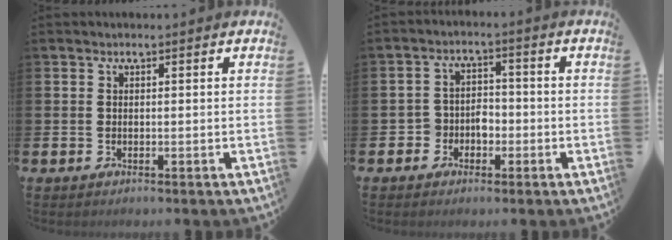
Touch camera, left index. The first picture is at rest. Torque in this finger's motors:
{"motor_torque": [0.06, 0.07, 0.08, 0.02]}